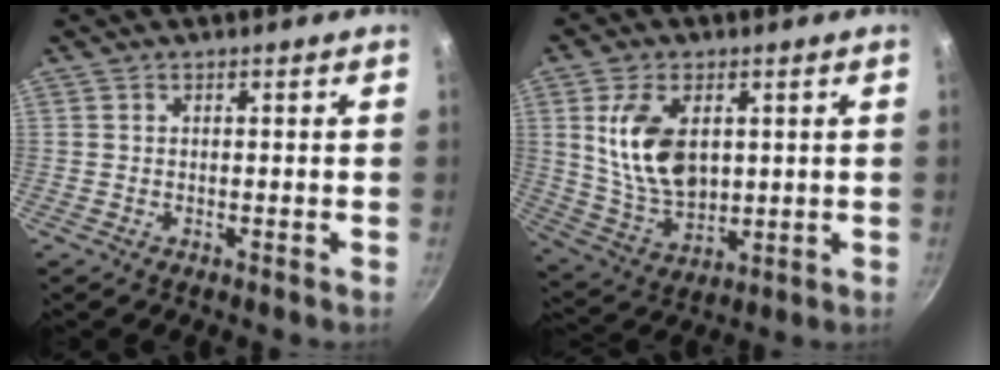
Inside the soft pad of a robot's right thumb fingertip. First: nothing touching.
{"total": 13.6, "force": [2.9, 8.4, 10.3], "torque": [-0.174, -0.022, 0.068]}